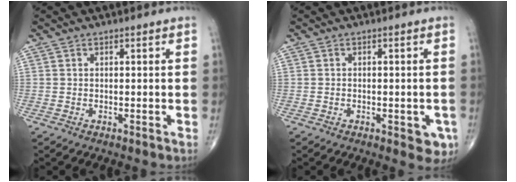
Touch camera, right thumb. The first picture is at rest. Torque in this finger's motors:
{"motor_torque": [0.59, 0.37, -0.07, 0.00, 0.17]}